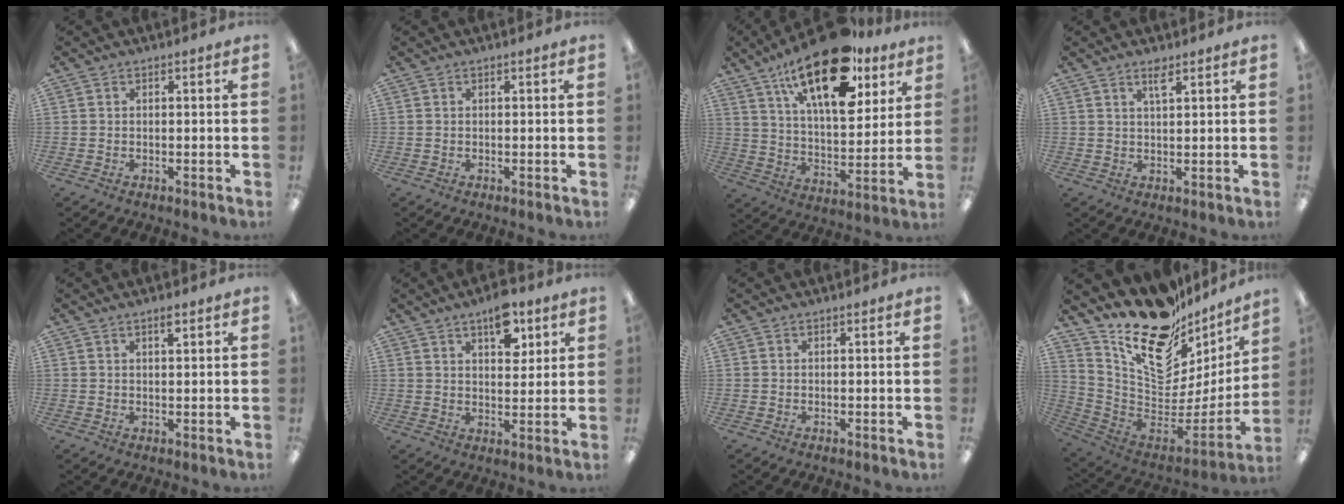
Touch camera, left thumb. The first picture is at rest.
{"total": 0.0}
{"total": 24.0, "force": [14.5, 10.2, 16.3], "torque": [-0.254, -0.074, 0.243]}
{"total": 3.1, "force": [2.2, 0.8, 2.0], "torque": [-0.038, 0.001, 0.037]}
{"total": 2.1, "force": [1.5, 0.5, 1.4], "torque": [-0.023, -0.002, 0.025]}
{"total": 9.3, "force": [5.4, 4.7, 5.9], "torque": [-0.069, -0.026, 0.090]}
{"total": 0.0}
{"total": 22.7, "force": [15.9, 11.0, 12.0], "torque": [-0.184, -0.128, 0.291]}